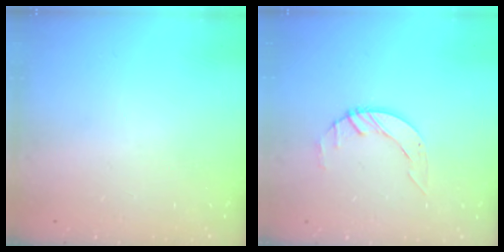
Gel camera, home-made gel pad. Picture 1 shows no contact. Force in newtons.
{"total": 3.3, "press": 3.2, "slide": 0.4}